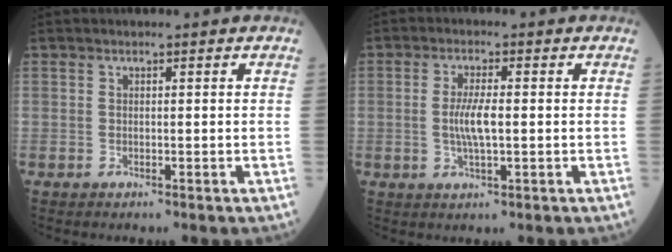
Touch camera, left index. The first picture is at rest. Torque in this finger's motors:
{"motor_torque": [0.62, 0.07, 0.15, 0.09]}